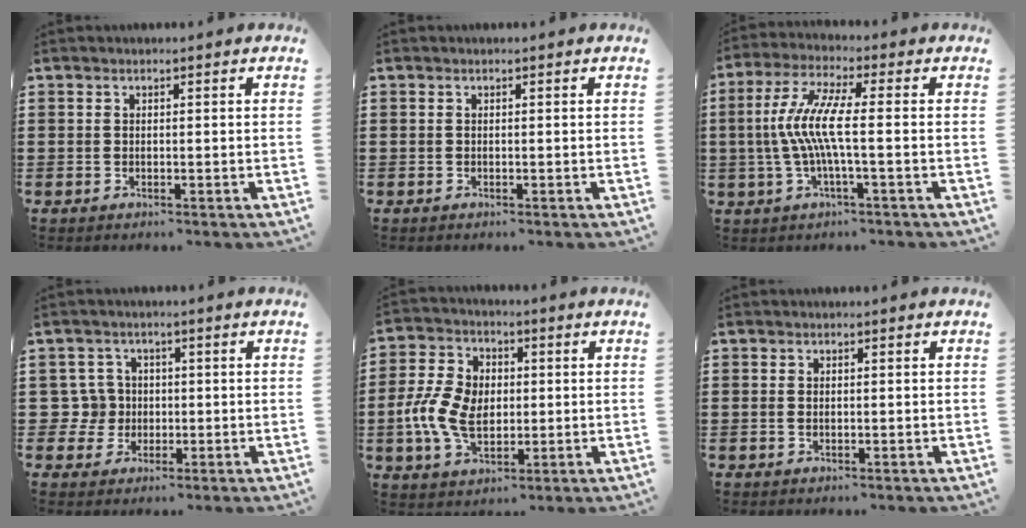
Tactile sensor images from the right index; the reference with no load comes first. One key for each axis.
{"total": 0.0}
{"total": 8.9, "fx": -0.9, "fy": 0.9, "fz": 8.8, "tx": -0.198, "ty": -0.018, "tz": -0.030}
{"total": 4.8, "fx": -0.2, "fy": 4.6, "fz": 1.3, "tx": -0.051, "ty": 0.012, "tz": -0.005}
{"total": 9.1, "fx": -1.0, "fy": 6.2, "fz": 6.6, "tx": -0.158, "ty": 0.009, "tz": -0.022}
{"total": 0.6, "fx": 0.1, "fy": 0.4, "fz": 0.5, "tx": -0.011, "ty": 0.001, "tz": 0.001}